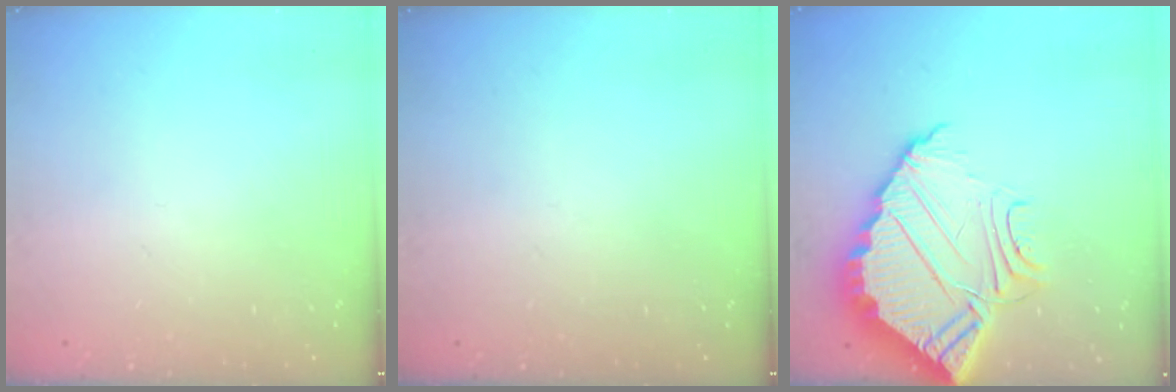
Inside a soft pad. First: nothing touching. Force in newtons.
{"total": 0.0}
{"total": 12.3, "press": 12.2, "slide": 1.0}